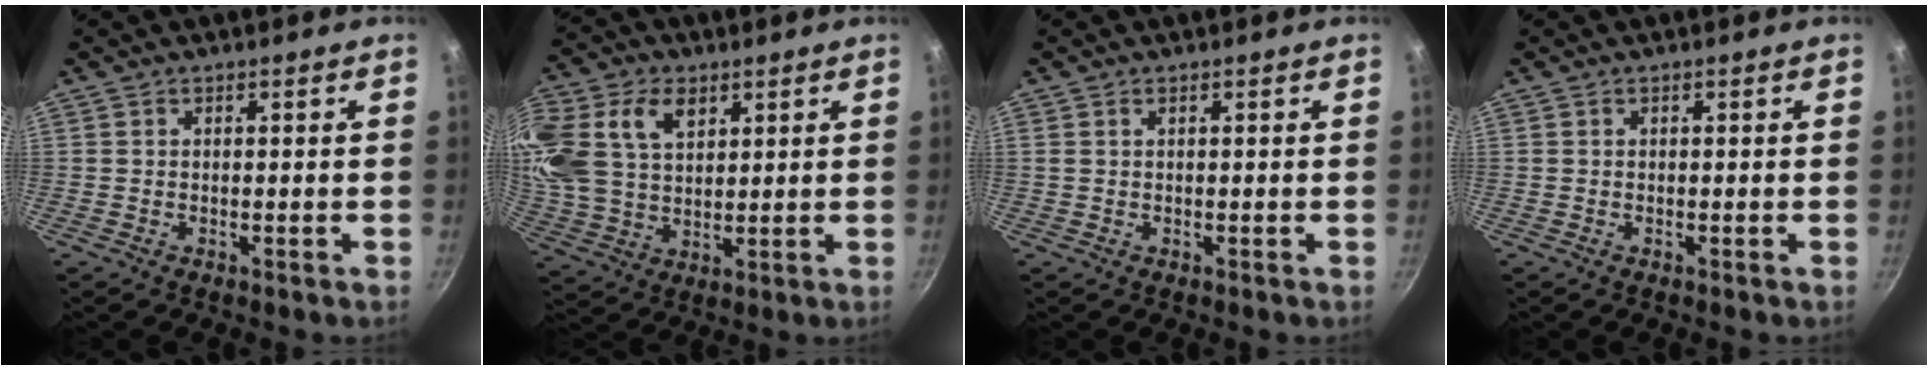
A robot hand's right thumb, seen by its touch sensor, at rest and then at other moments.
{"total": 19.7, "force": [7.6, 13.7, 11.8], "torque": [-0.276, 0.014, 0.150]}
{"total": 0.5, "force": [0.3, 0.3, 0.4], "torque": [-0.007, 0.002, 0.005]}
{"total": 0.0}